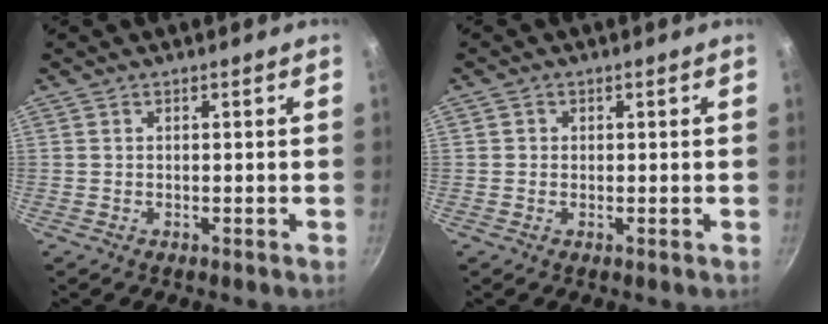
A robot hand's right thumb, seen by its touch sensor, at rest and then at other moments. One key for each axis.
{"total": 1.1, "fx": 0.0, "fy": 1.0, "fz": 0.2, "tx": 0.002, "ty": 0.000, "tz": -0.003}